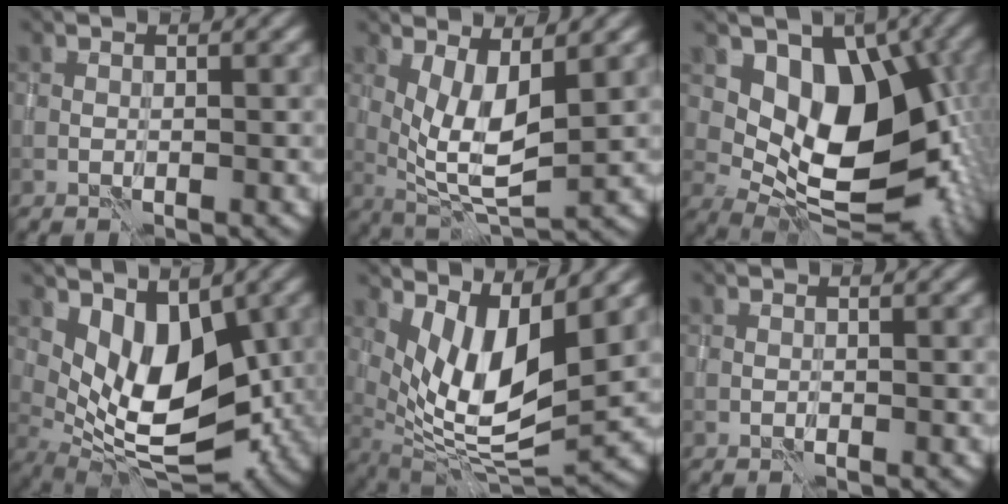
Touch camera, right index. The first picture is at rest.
{"total": 5.3, "force": [1.3, 1.6, 4.8], "torque": [-0.094, -0.017, 0.031]}
{"total": 11.5, "force": [2.1, 7.2, 8.7], "torque": [-0.118, -0.013, 0.036]}
{"total": 8.3, "force": [1.6, 4.5, 6.8], "torque": [-0.116, -0.015, 0.030]}
{"total": 8.8, "force": [3.1, 3.0, 7.7], "torque": [-0.147, -0.011, 0.059]}
{"total": 0.0}